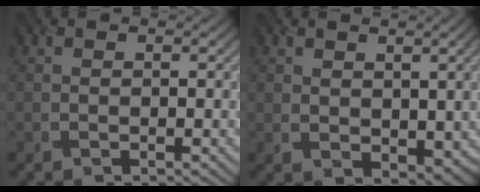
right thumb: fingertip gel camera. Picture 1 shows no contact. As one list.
[{"total": 2.9, "force": [1.3, 2.1, 1.6], "torque": [-0.034, -0.011, 0.031]}]